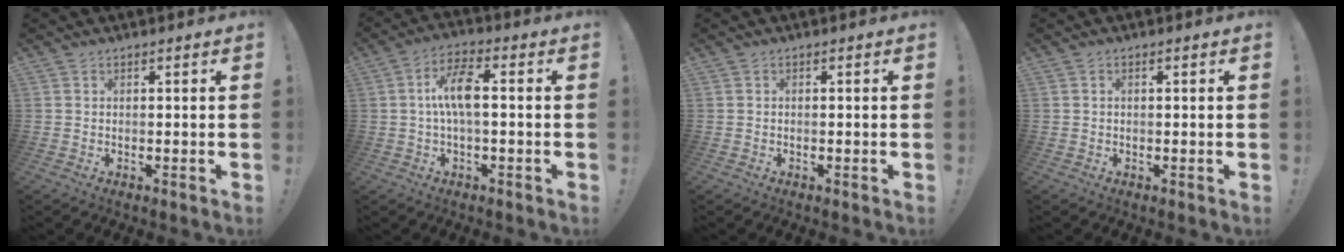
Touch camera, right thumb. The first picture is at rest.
{"total": 9.2, "force": [0.5, 3.3, 8.6], "torque": [-0.166, 0.010, 0.007]}
{"total": 0.0}
{"total": 0.7, "force": [-0.1, 0.3, 0.7], "torque": [-0.013, 0.003, -0.001]}